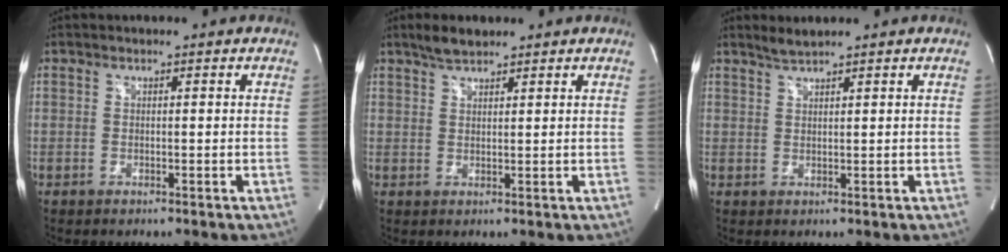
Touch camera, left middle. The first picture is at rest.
{"total": 3.1, "force": [2.6, 0.9, 1.5], "torque": [-0.036, 0.006, 0.049]}
{"total": 1.8, "force": [1.6, -0.3, 0.5], "torque": [-0.014, 0.001, 0.036]}